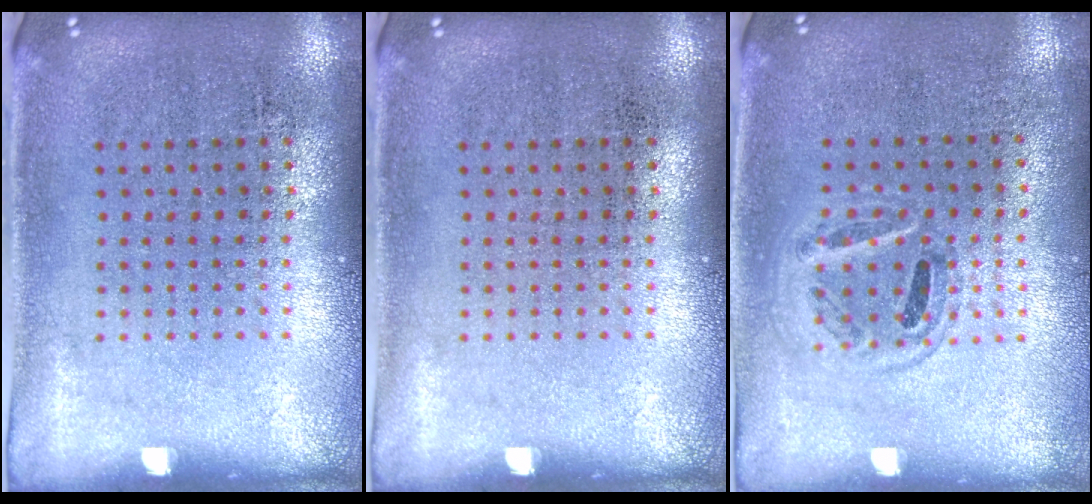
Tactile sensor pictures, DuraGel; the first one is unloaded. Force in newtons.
{"total": 0.0}
{"total": 0.9, "press": 0.9, "slide": 0.2}